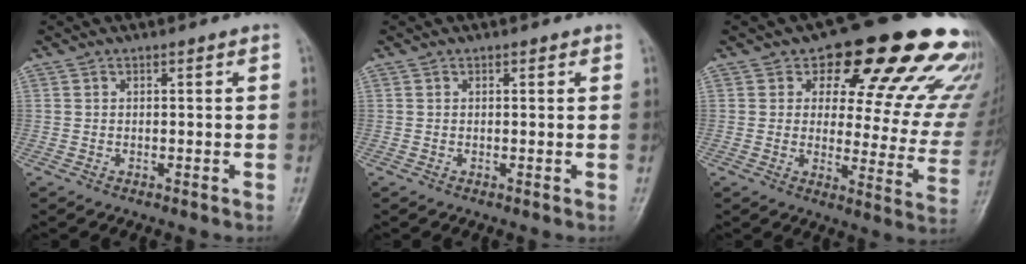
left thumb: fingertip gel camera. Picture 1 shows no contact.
{"total": 0.5, "force": [0.4, 0.3, 0.2], "torque": [0.001, -0.002, 0.000]}
{"total": 23.1, "force": [14.9, 9.9, 14.6], "torque": [-0.132, -0.064, 0.177]}